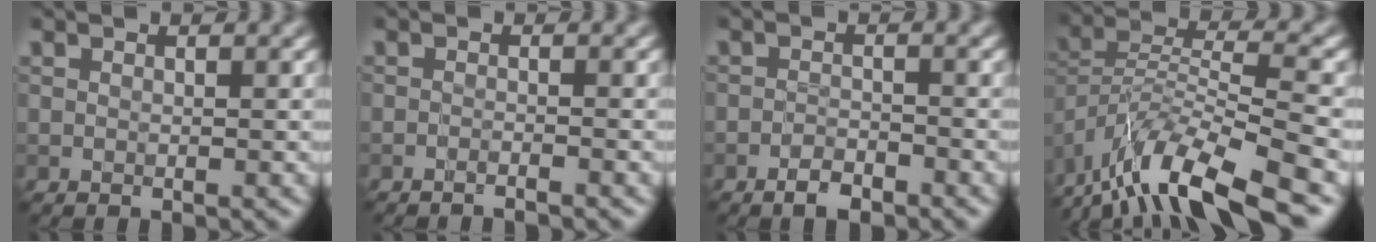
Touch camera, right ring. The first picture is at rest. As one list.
[{"total": 1.2, "force": [-1.1, 0.1, 0.6], "torque": [-0.005, -0.002, -0.027]}, {"total": 2.1, "force": [-1.7, 0.6, 1.1], "torque": [-0.017, 0.002, -0.033]}, {"total": 11.7, "force": [-9.1, 2.5, 6.9], "torque": [-0.125, 0.006, -0.170]}]